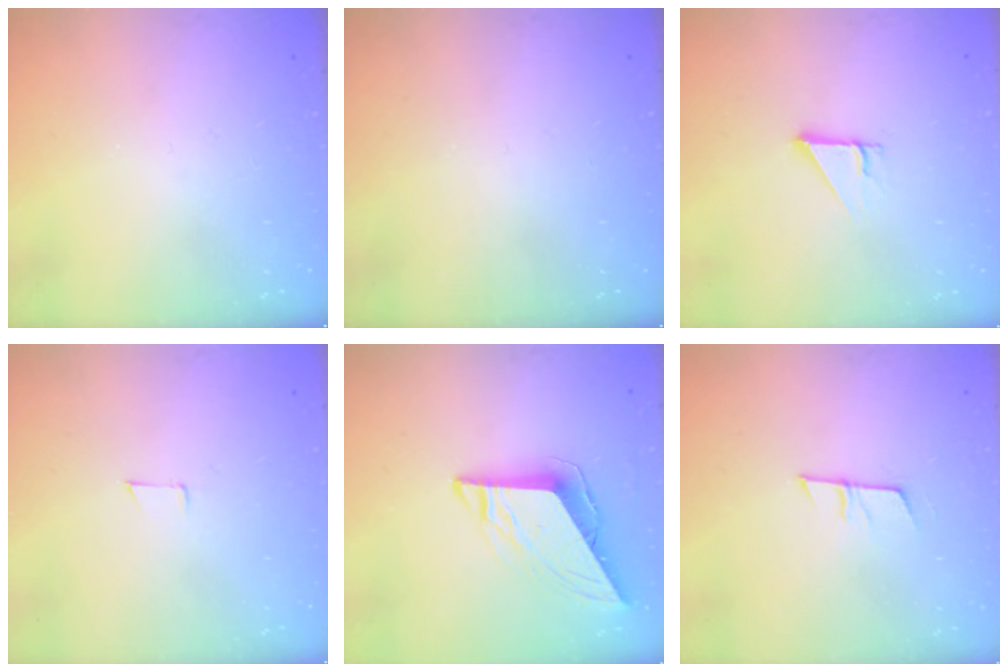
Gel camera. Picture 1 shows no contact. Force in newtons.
{"total": 0.0}
{"total": 2.5, "press": 2.5, "slide": 0.2}
{"total": 4.1, "press": 4.1, "slide": 0.3}
{"total": 9.8, "press": 9.7, "slide": 1.1}
{"total": 7.2, "press": 7.1, "slide": 0.5}